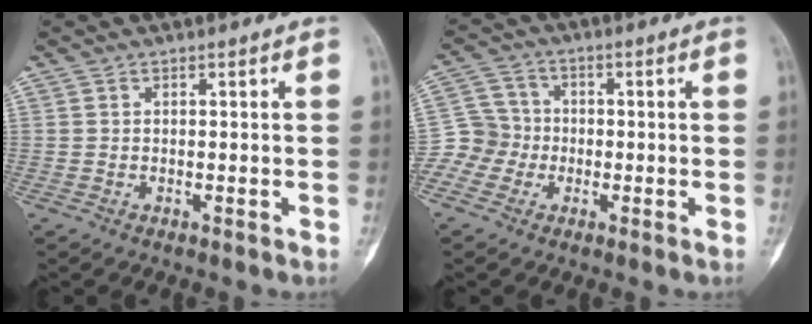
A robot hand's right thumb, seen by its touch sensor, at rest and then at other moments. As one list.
[{"total": 7.5, "force": [-2.3, 7.0, 1.4], "torque": [-0.004, 0.021, -0.050]}]